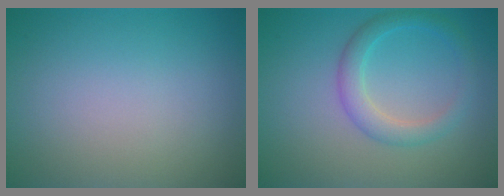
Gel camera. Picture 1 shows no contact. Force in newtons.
{"total": 2.7, "press": 2.7, "slide": 0.1}